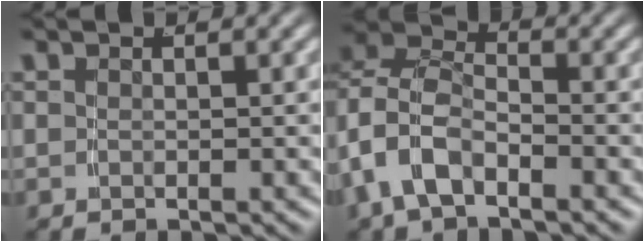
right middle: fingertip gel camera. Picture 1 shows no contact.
{"total": 8.4, "force": [-0.9, 7.3, 4.1], "torque": [-0.112, -0.009, -0.030]}